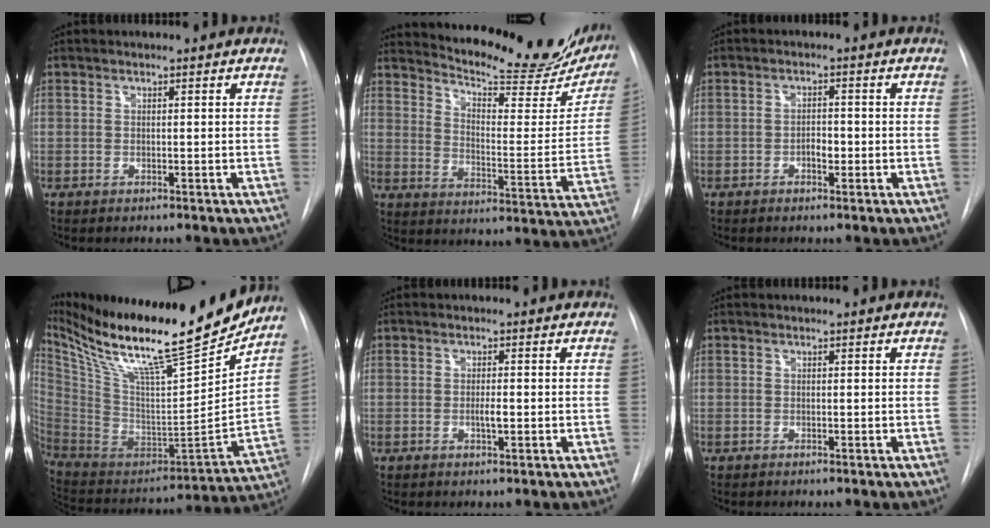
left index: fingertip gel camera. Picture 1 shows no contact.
{"total": 24.9, "force": [22.2, 4.9, 10.1], "torque": [-0.144, -0.070, 0.278]}
{"total": 1.9, "force": [-0.7, 1.0, 1.5], "torque": [-0.020, 0.005, -0.012]}
{"total": 28.5, "force": [23.7, 2.3, 15.6], "torque": [-0.284, -0.052, 0.384]}
{"total": 1.6, "force": [-0.3, 0.3, 1.5], "torque": [-0.029, 0.000, -0.005]}
{"total": 0.0}